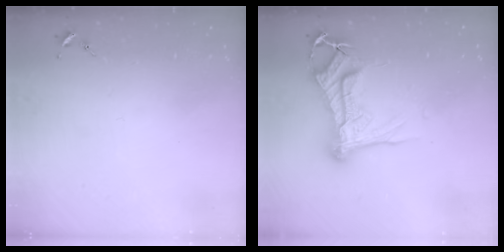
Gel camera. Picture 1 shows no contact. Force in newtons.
{"total": 16.5, "press": 16.5, "slide": 1.8}